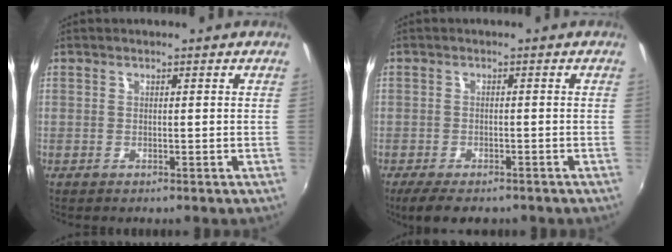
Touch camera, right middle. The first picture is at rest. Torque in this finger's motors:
{"motor_torque": [0.90, -1.23, 0.24, 0.08]}